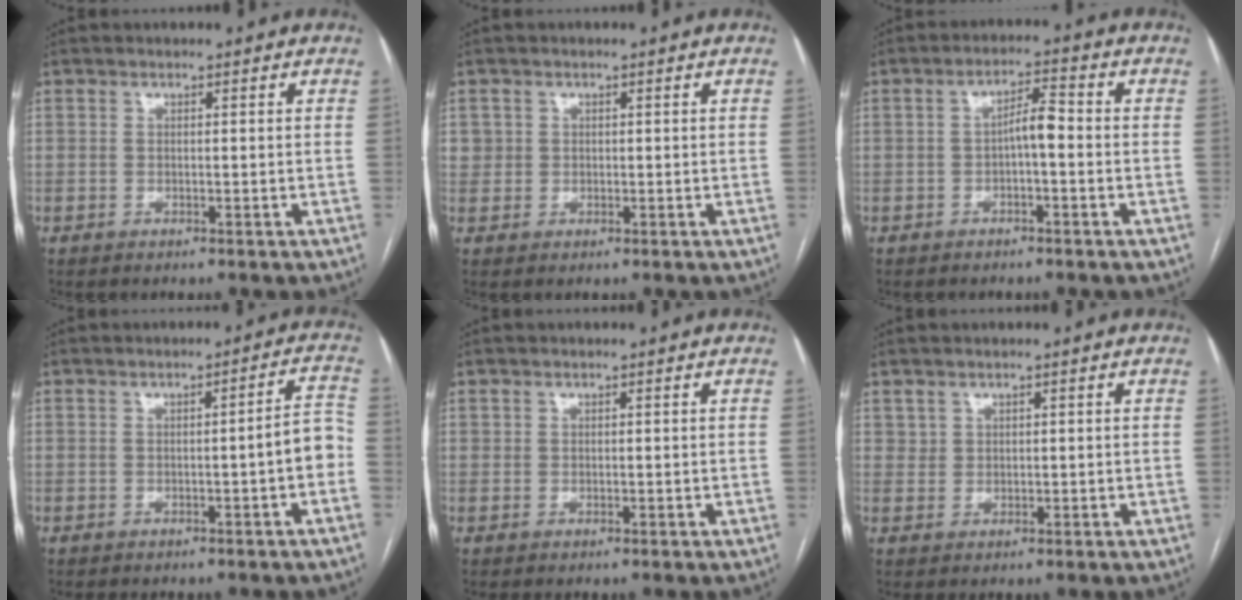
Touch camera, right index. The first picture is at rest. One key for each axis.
{"total": 2.1, "fx": 0.6, "fy": 2.0, "fz": -0.1, "tx": 0.018, "ty": 0.005, "tz": 0.008}
{"total": 3.8, "fx": -0.7, "fy": 1.1, "fz": 3.6, "tx": -0.059, "ty": 0.015, "tz": -0.010}
{"total": 5.9, "fx": -1.6, "fy": -0.3, "fz": 5.7, "tx": -0.066, "ty": 0.019, "tz": -0.023}
{"total": 0.6, "fx": 0.3, "fy": 0.5, "fz": 0.0, "tx": 0.006, "ty": 0.001, "tz": 0.005}
{"total": 1.5, "fx": 1.0, "fy": 1.1, "fz": 0.0, "tx": 0.008, "ty": 0.004, "tz": 0.018}